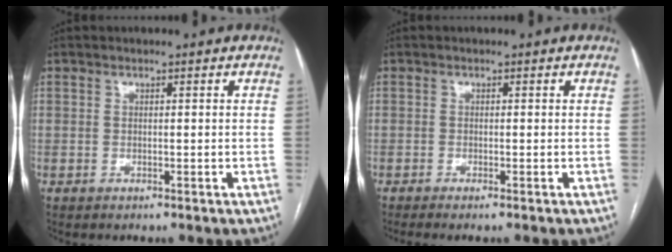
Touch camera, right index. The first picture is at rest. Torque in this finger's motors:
{"motor_torque": [0.27, -0.02, -0.07, 0.00]}